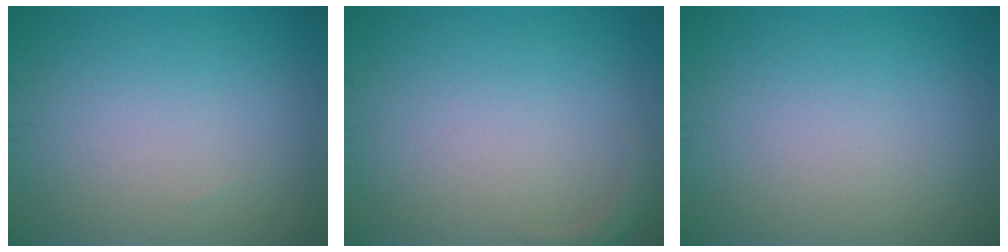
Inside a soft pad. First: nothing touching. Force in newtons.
{"total": 1.0, "press": 1.0, "slide": 0.2}
{"total": 0.0}